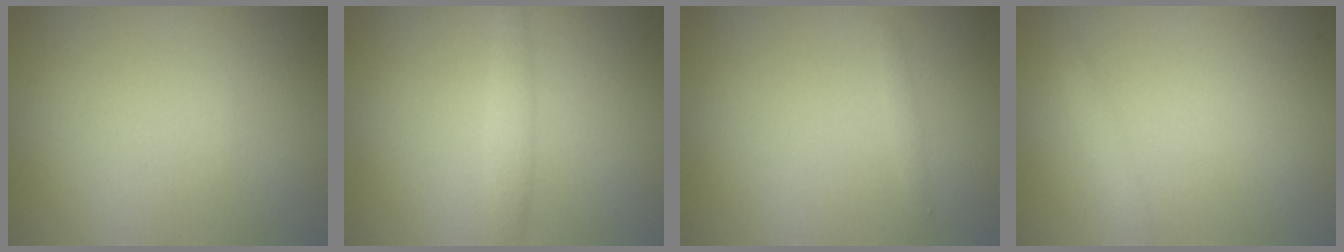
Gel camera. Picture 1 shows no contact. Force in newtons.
{"total": 1.8, "press": 1.8, "slide": 0.1}
{"total": 0.6, "press": 0.6, "slide": 0.0}
{"total": 1.3, "press": 1.3, "slide": 0.0}